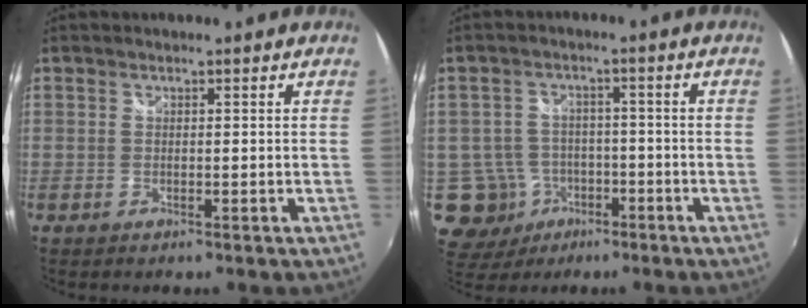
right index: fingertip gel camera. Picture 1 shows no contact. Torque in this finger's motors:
{"motor_torque": [-0.39, 0.22, -0.78, -0.21]}